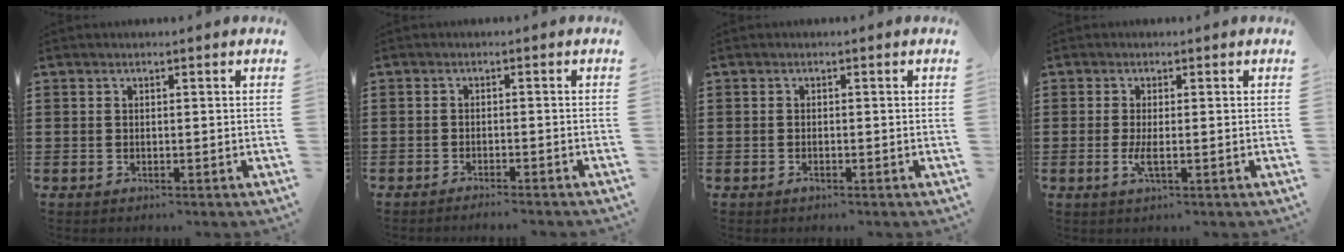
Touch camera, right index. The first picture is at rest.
{"total": 1.7, "force": [-1.7, -0.3, 0.1], "torque": [-0.005, 0.000, -0.035]}
{"total": 0.7, "force": [-0.5, 0.1, 0.6], "torque": [-0.015, -0.008, -0.007]}
{"total": 2.5, "force": [-0.5, 0.3, 2.4], "torque": [-0.059, -0.012, -0.011]}